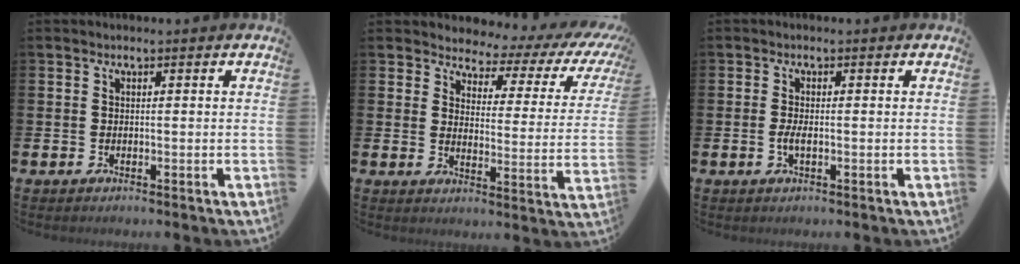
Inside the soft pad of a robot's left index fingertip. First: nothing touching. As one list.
[{"total": 3.1, "force": [2.5, 1.7, 0.7], "torque": [-0.017, -0.037, 0.029]}, {"total": 1.6, "force": [-0.4, 0.6, 1.5], "torque": [-0.036, 0.003, -0.005]}]